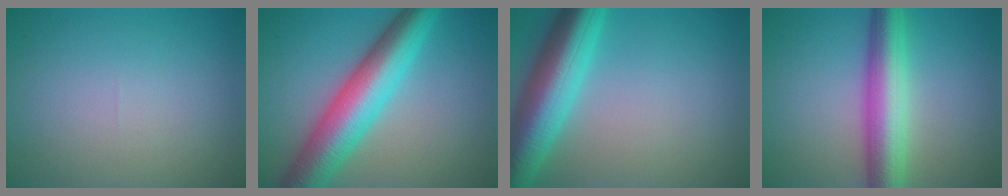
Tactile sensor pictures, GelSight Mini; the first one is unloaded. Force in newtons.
{"total": 9.2, "press": 9.2, "slide": 0.0}
{"total": 9.2, "press": 9.2, "slide": 0.3}
{"total": 7.0, "press": 7.0, "slide": 0.1}